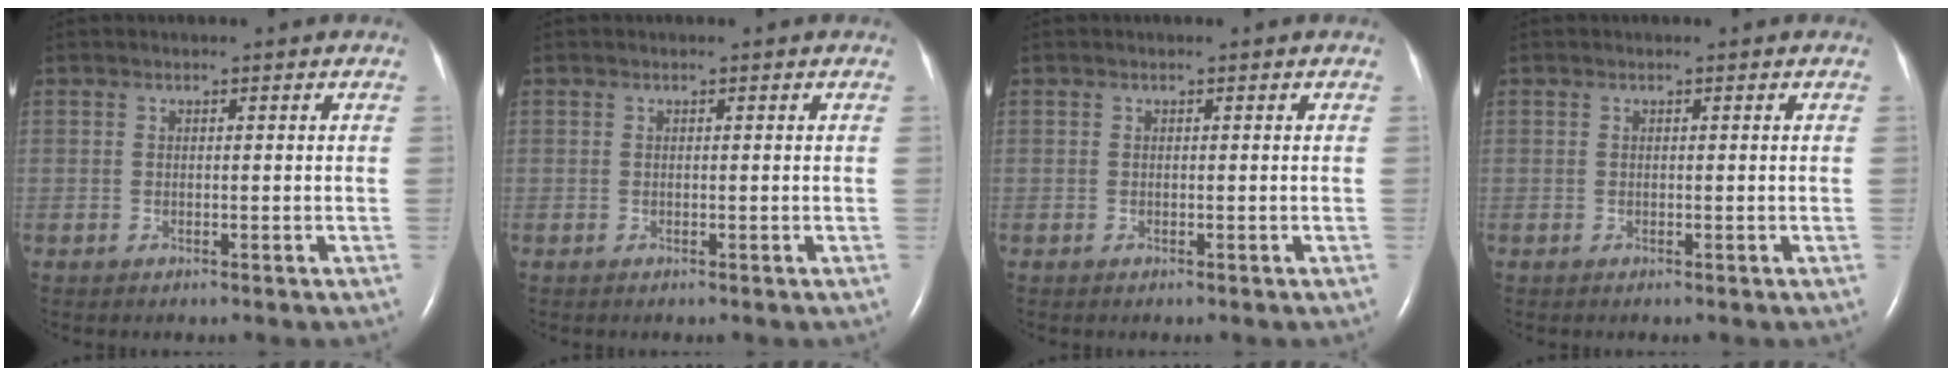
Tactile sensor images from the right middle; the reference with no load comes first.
{"total": 0.0}
{"total": 0.0}
{"total": 0.0}